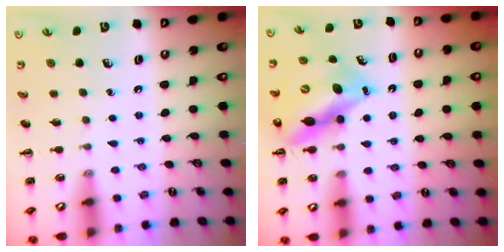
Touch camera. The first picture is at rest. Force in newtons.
{"total": 13.5, "press": 12.9, "slide": 4.1}